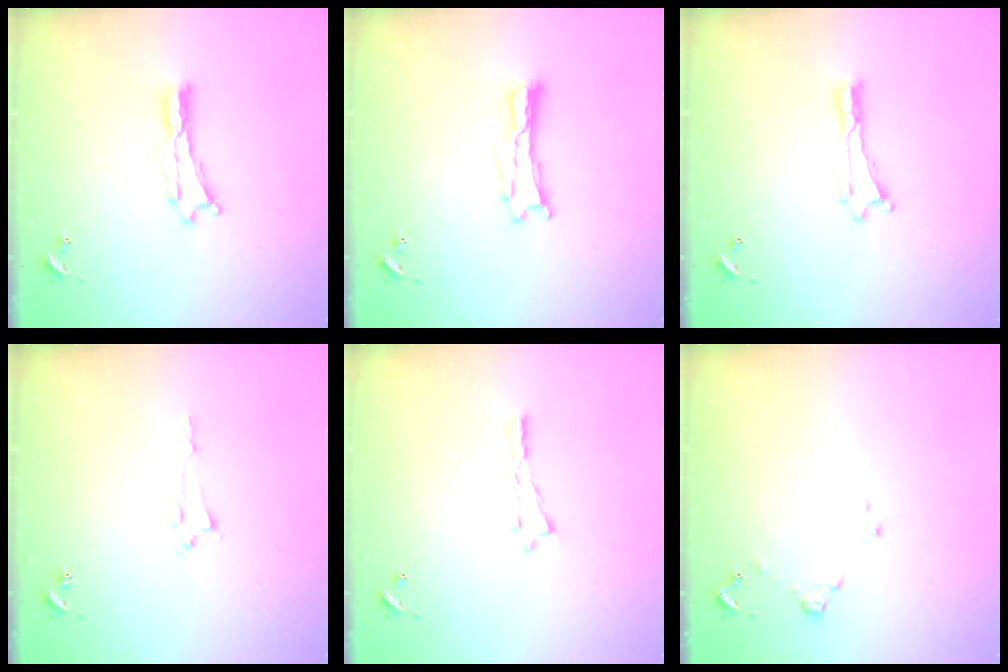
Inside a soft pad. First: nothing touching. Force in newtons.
{"total": 0.7, "press": 0.7, "slide": 0.2}
{"total": 0.0}
{"total": 1.3, "press": 1.3, "slide": 0.2}
{"total": 0.0}
{"total": 1.2, "press": 1.2, "slide": 0.2}